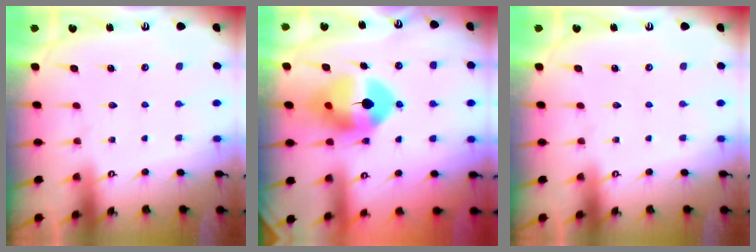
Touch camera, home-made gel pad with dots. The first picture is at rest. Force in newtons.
{"total": 11.9, "press": 11.8, "slide": 1.8}
{"total": 0.0}